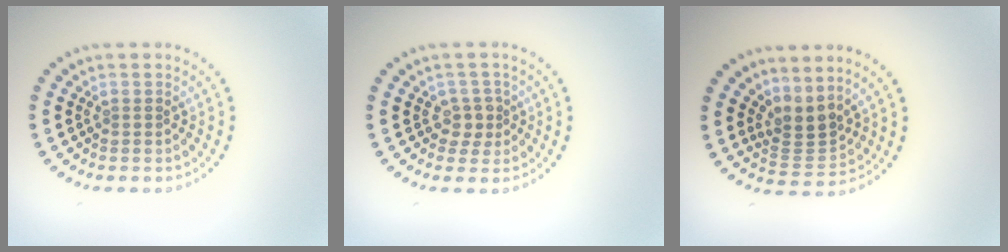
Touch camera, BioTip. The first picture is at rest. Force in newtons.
{"total": 1.7, "press": 1.5, "slide": 0.9}
{"total": 2.8, "press": 2.0, "slide": 2.0}